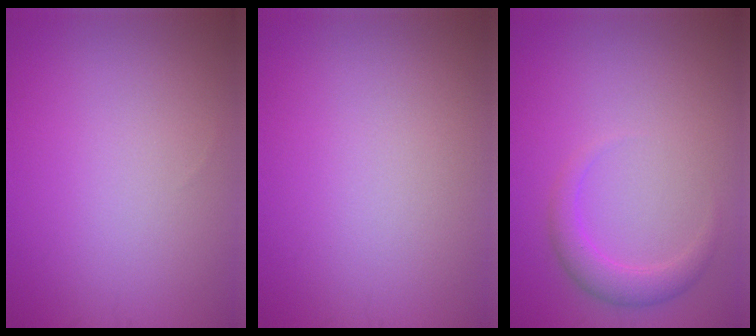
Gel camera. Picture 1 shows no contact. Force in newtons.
{"total": 0.0}
{"total": 2.4, "press": 2.4, "slide": 0.1}